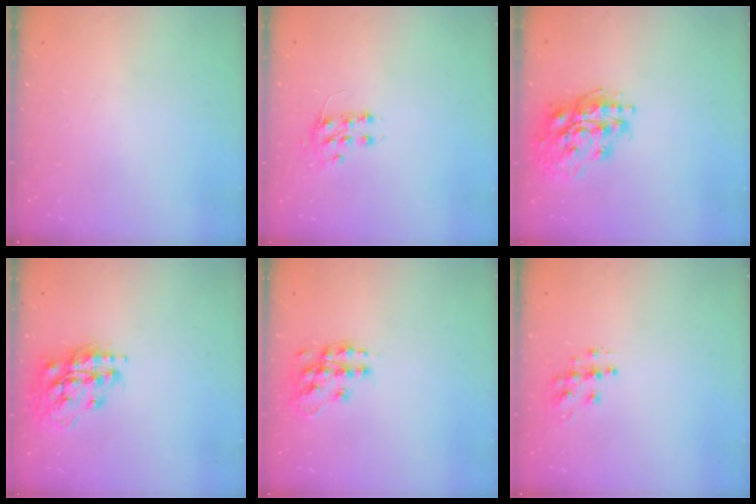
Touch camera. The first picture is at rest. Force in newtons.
{"total": 7.3, "press": 7.3, "slide": 0.4}
{"total": 17.4, "press": 17.1, "slide": 2.7}
{"total": 16.3, "press": 16.2, "slide": 1.1}
{"total": 13.2, "press": 13.1, "slide": 0.9}
{"total": 8.7, "press": 8.7, "slide": 0.5}